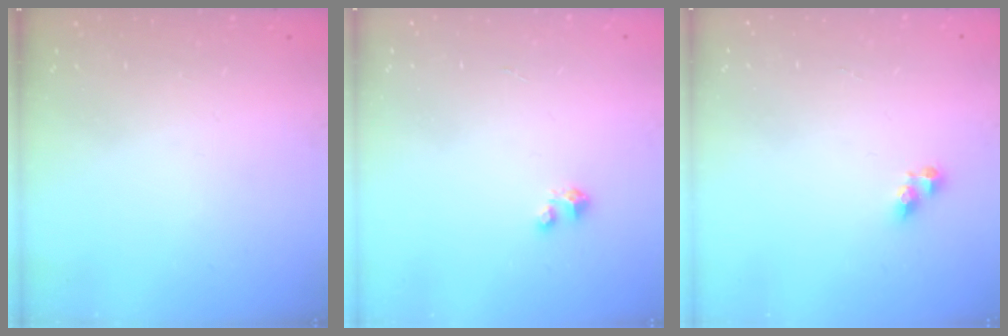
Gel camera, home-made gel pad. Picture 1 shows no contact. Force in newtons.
{"total": 2.1, "press": 2.1, "slide": 0.1}
{"total": 5.1, "press": 5.1, "slide": 0.6}